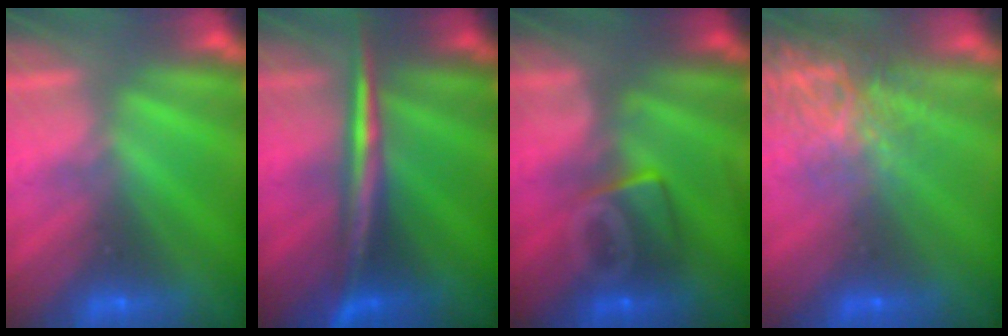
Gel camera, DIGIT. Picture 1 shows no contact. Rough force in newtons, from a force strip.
{"total": 2.9}
{"total": 9.1}
{"total": 7.7}